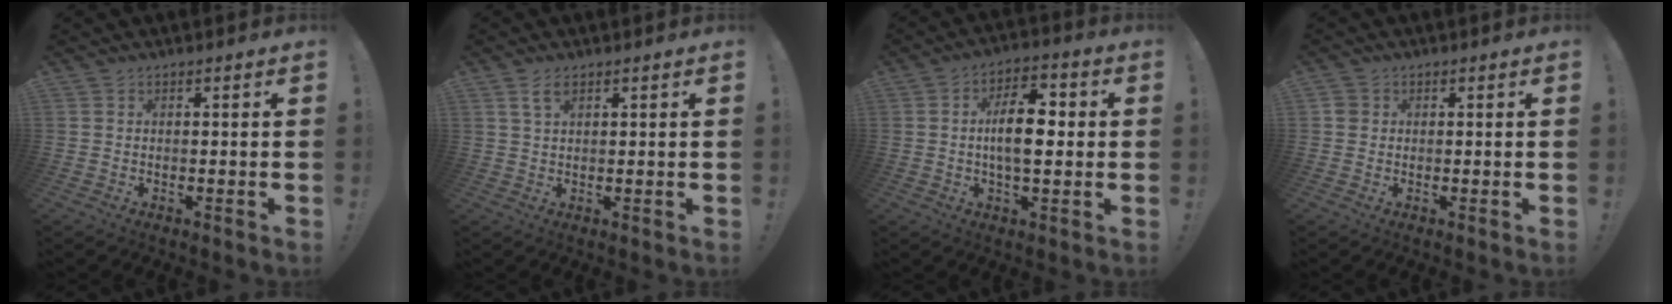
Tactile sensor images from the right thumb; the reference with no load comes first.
{"total": 3.2, "force": [1.7, 1.1, 2.5], "torque": [-0.043, -0.002, 0.028]}
{"total": 11.6, "force": [-0.1, 5.8, 10.1], "torque": [-0.167, 0.003, -0.009]}
{"total": 2.0, "force": [0.5, 1.8, 0.5], "torque": [-0.011, 0.005, 0.010]}